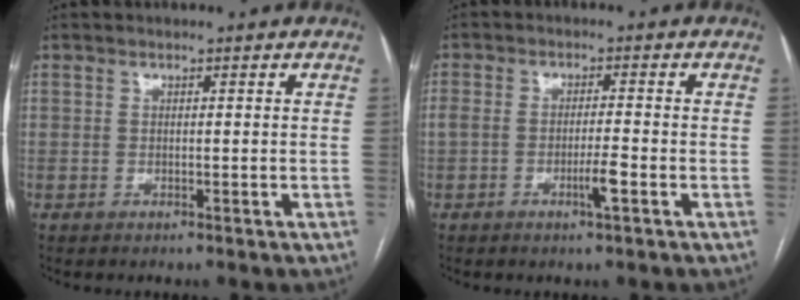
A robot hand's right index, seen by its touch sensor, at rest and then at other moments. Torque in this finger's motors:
{"motor_torque": [0.62, -0.12, 0.16, 0.07]}